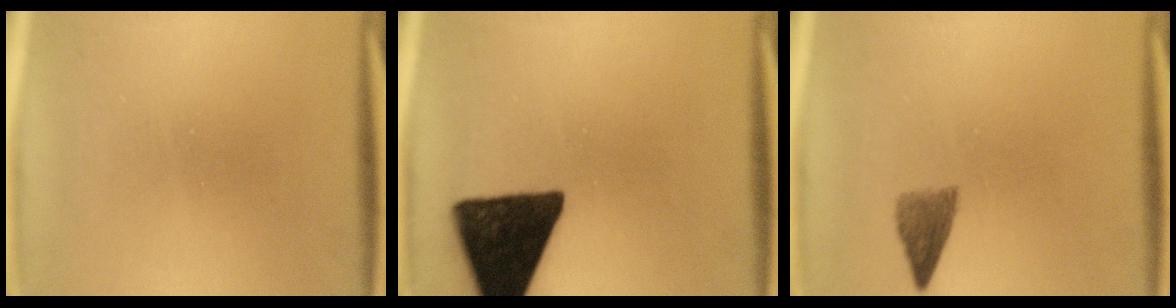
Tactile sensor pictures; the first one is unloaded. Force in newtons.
{"total": 15.9}
{"total": 3.0}